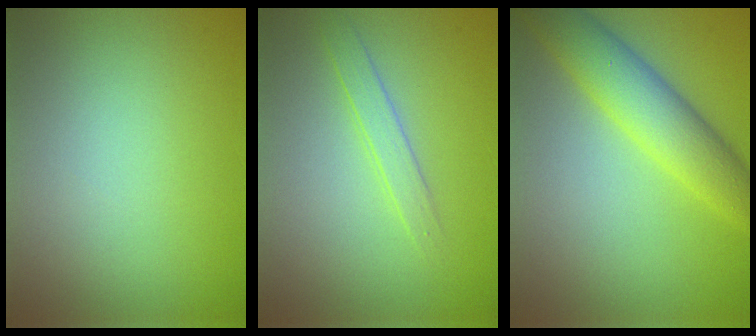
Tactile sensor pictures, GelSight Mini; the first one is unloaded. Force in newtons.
{"total": 1.7, "press": 1.7, "slide": 0.1}
{"total": 5.6, "press": 5.5, "slide": 0.3}